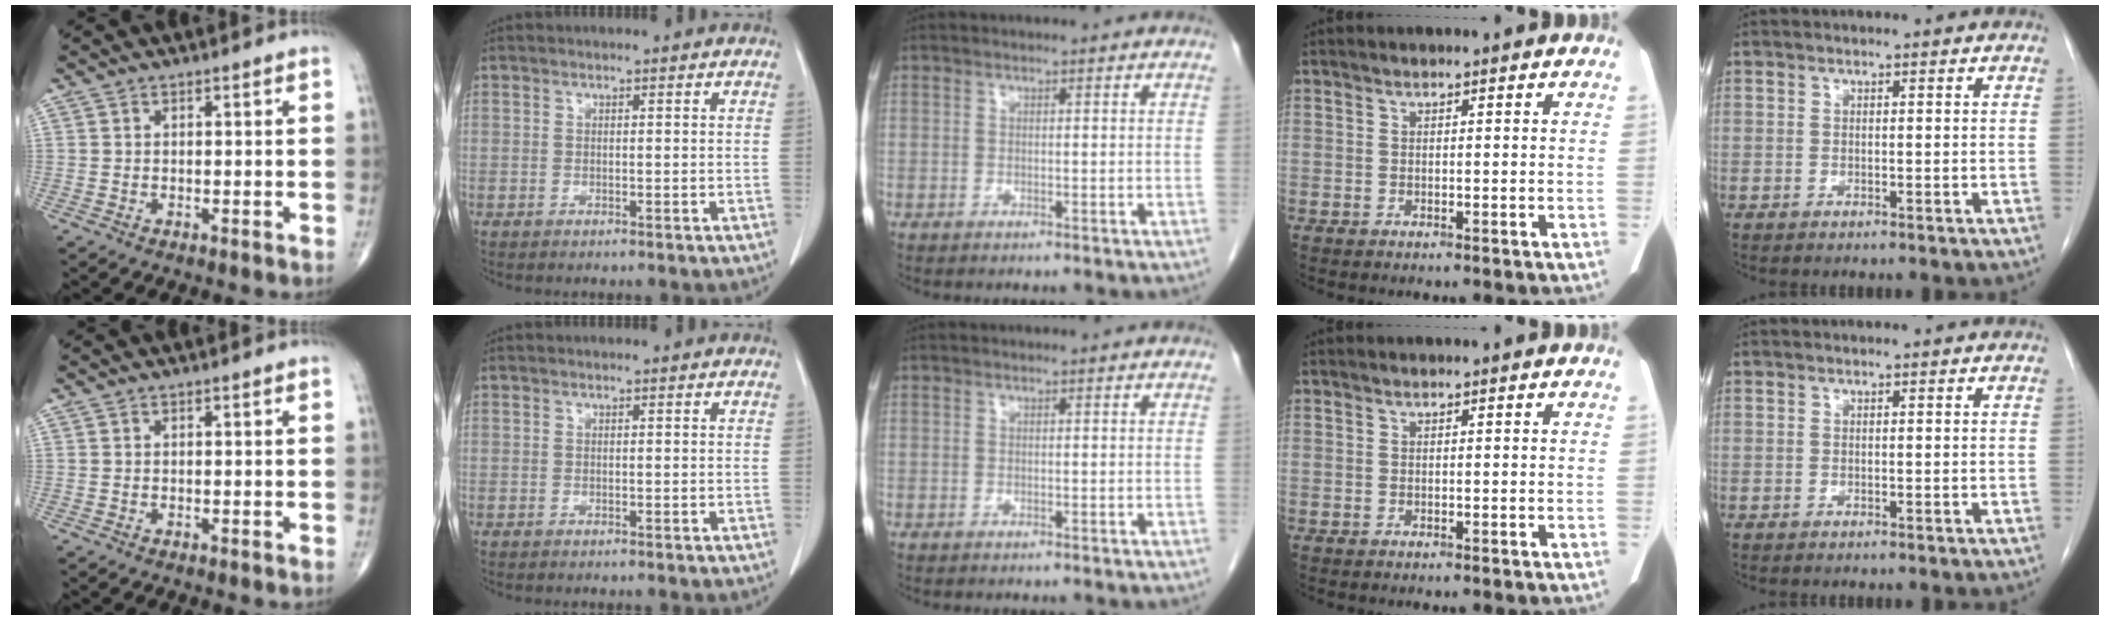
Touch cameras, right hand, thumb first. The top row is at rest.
{}